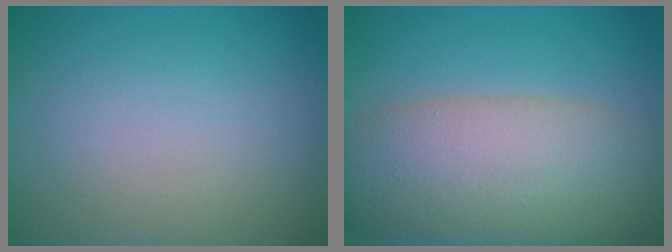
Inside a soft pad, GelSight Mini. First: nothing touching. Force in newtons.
{"total": 10.2, "press": 10.1, "slide": 0.9}